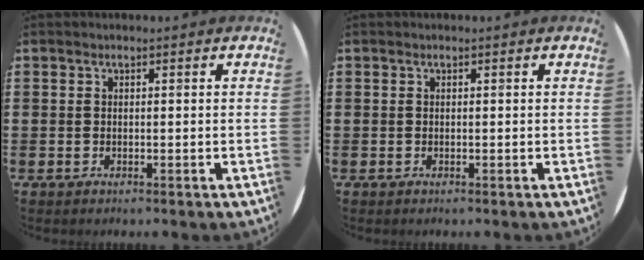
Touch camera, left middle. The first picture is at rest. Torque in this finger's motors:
{"motor_torque": [-0.08, 0.07, 0.01, 0.00]}